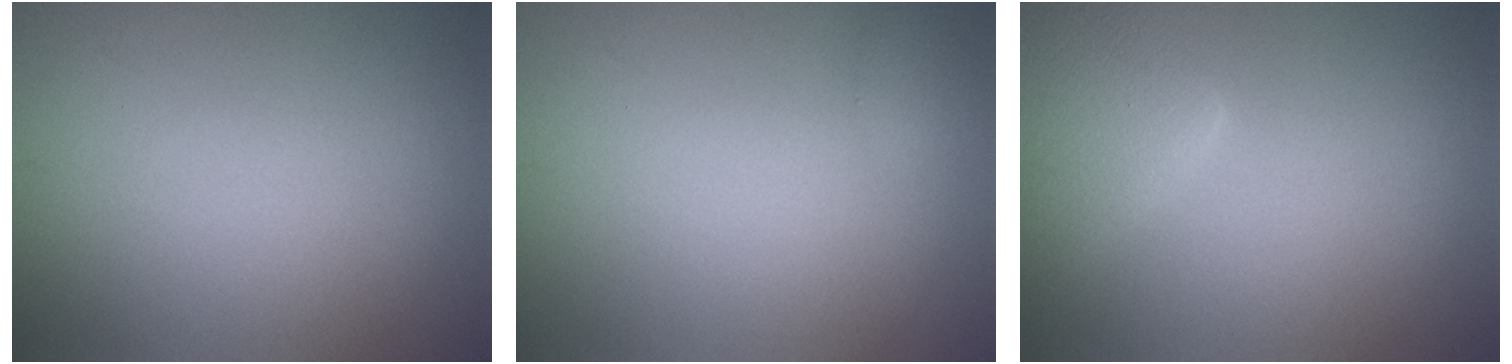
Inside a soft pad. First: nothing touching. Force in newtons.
{"total": 0.7, "press": 0.7, "slide": 0.0}
{"total": 6.0, "press": 6.0, "slide": 0.3}